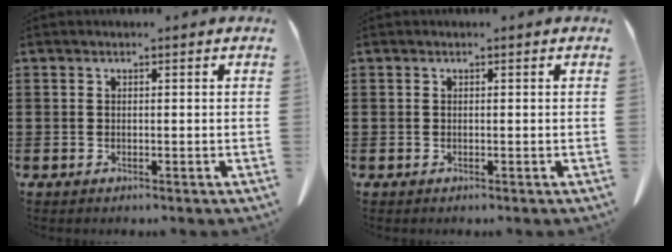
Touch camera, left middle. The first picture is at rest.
{"total": 0.0}